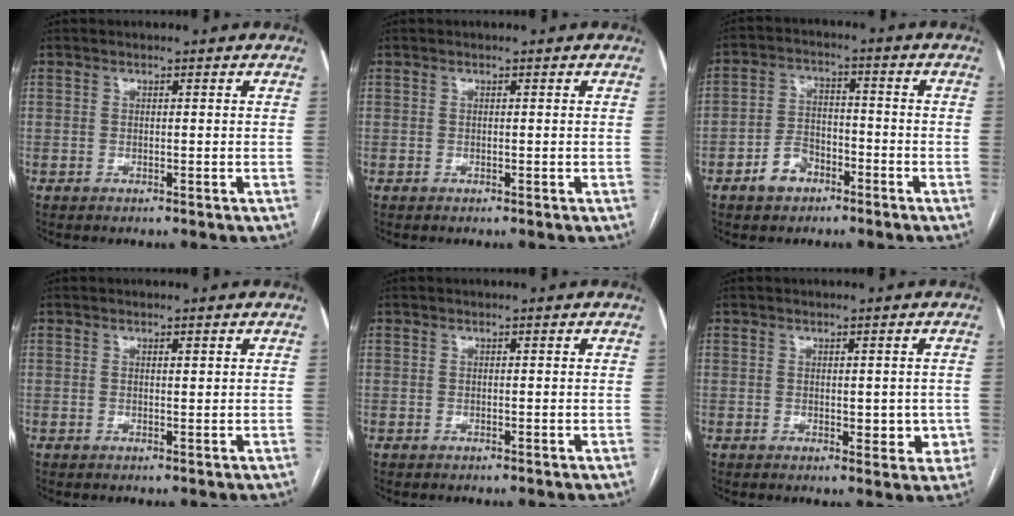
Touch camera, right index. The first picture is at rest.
{"total": 0.0}
{"total": 6.0, "force": [-3.6, 3.8, 3.0], "torque": [-0.063, 0.016, -0.061]}
{"total": 0.6, "force": [0.3, 0.1, 0.4], "torque": [-0.009, -0.001, 0.005]}
{"total": 0.0}
{"total": 4.1, "force": [-0.3, 2.3, 3.4], "torque": [-0.031, 0.003, 0.003]}